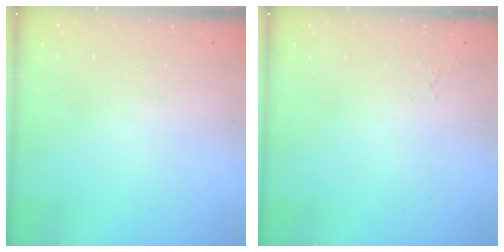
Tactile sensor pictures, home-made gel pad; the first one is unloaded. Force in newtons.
{"total": 5.1, "press": 5.1, "slide": 0.5}